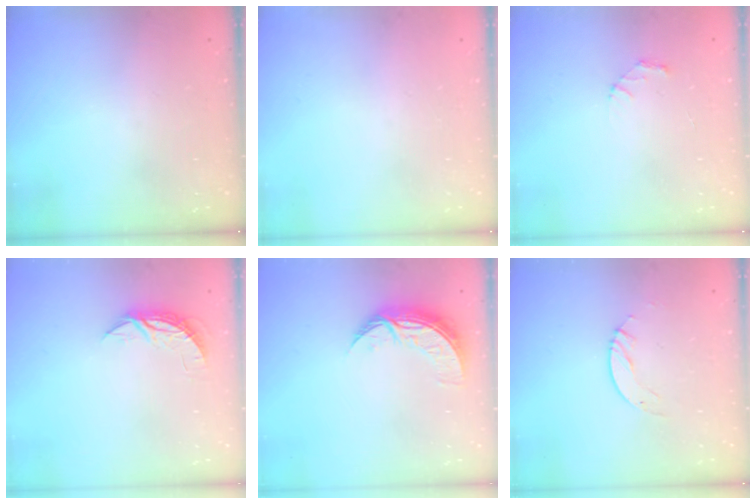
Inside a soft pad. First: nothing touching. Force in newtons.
{"total": 0.0}
{"total": 2.1, "press": 2.1, "slide": 0.2}
{"total": 5.2, "press": 5.2, "slide": 0.3}
{"total": 8.4, "press": 8.4, "slide": 0.4}
{"total": 3.1, "press": 3.1, "slide": 0.3}